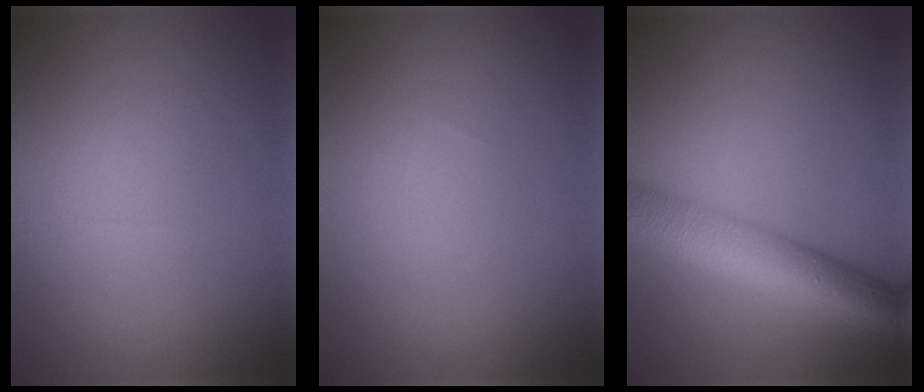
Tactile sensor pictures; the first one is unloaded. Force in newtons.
{"total": 0.0}
{"total": 9.3, "press": 9.3, "slide": 0.3}